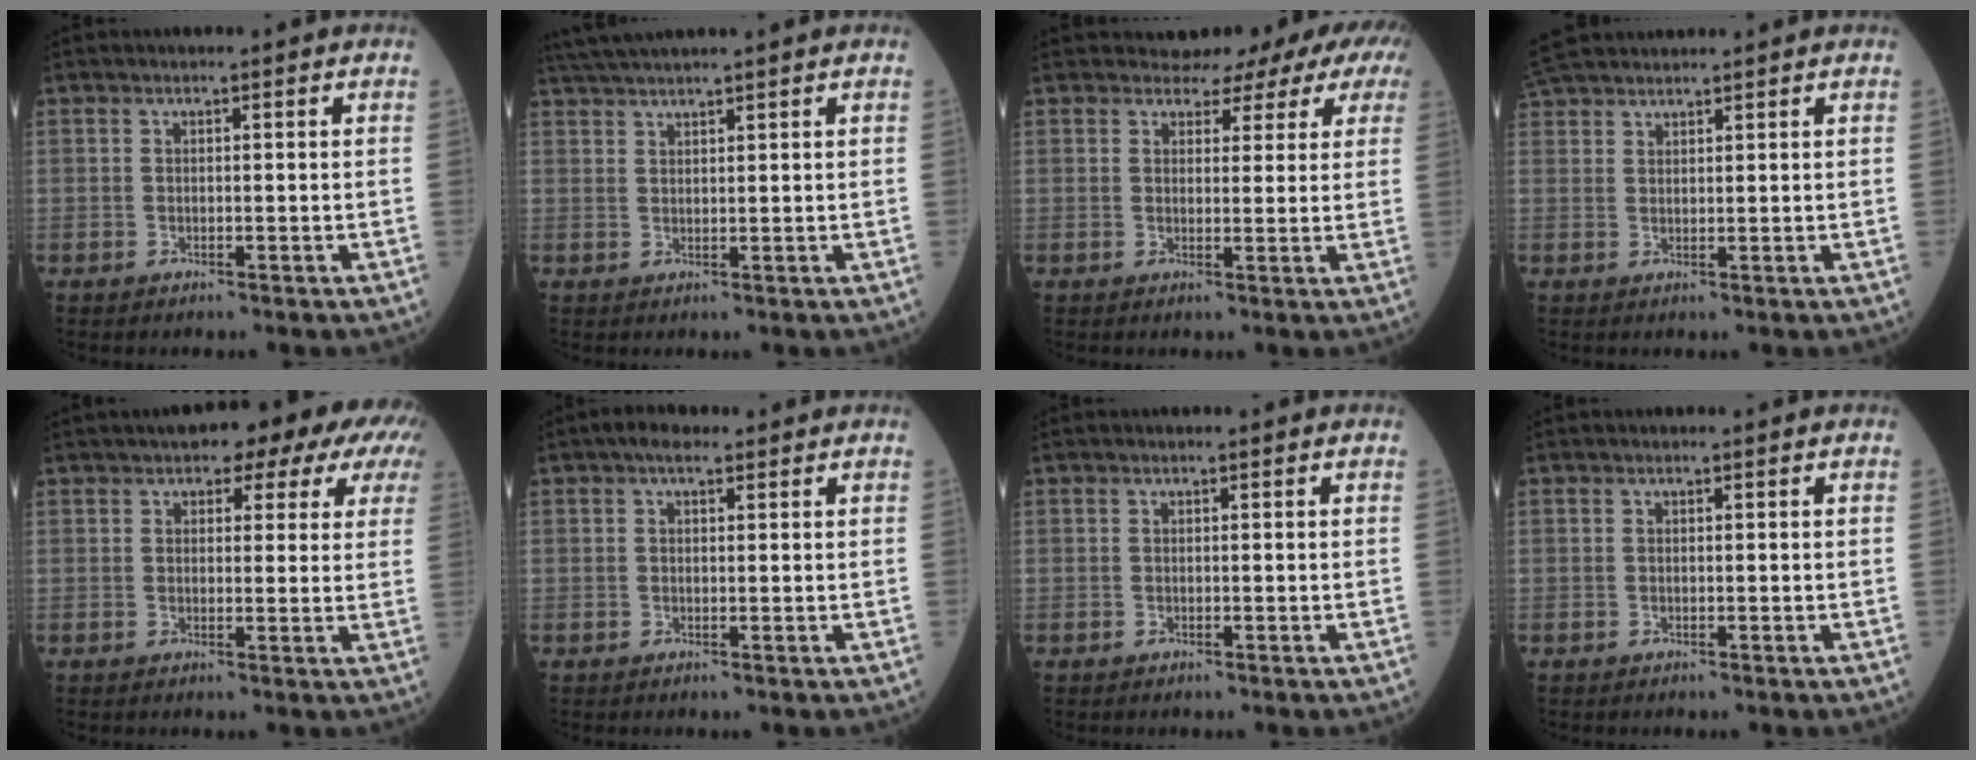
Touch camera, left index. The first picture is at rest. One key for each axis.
{"total": 4.8, "fx": 4.2, "fy": -1.0, "fz": 2.1, "tx": -0.042, "ty": 0.026, "tz": 0.083}
{"total": 6.8, "fx": 5.5, "fy": 3.0, "fz": 2.4, "tx": -0.020, "ty": 0.012, "tz": 0.046}
{"total": 5.5, "fx": 5.1, "fy": 0.8, "fz": 1.8, "tx": -0.042, "ty": 0.034, "tz": 0.100}
{"total": 11.2, "fx": 7.5, "fy": 4.4, "fz": 7.1, "tx": -0.074, "ty": 0.034, "tz": 0.076}
{"total": 2.2, "fx": 1.3, "fy": 1.0, "fz": 1.4, "tx": -0.025, "ty": 0.015, "tz": 0.017}
{"total": 0.0}
{"total": 0.0}